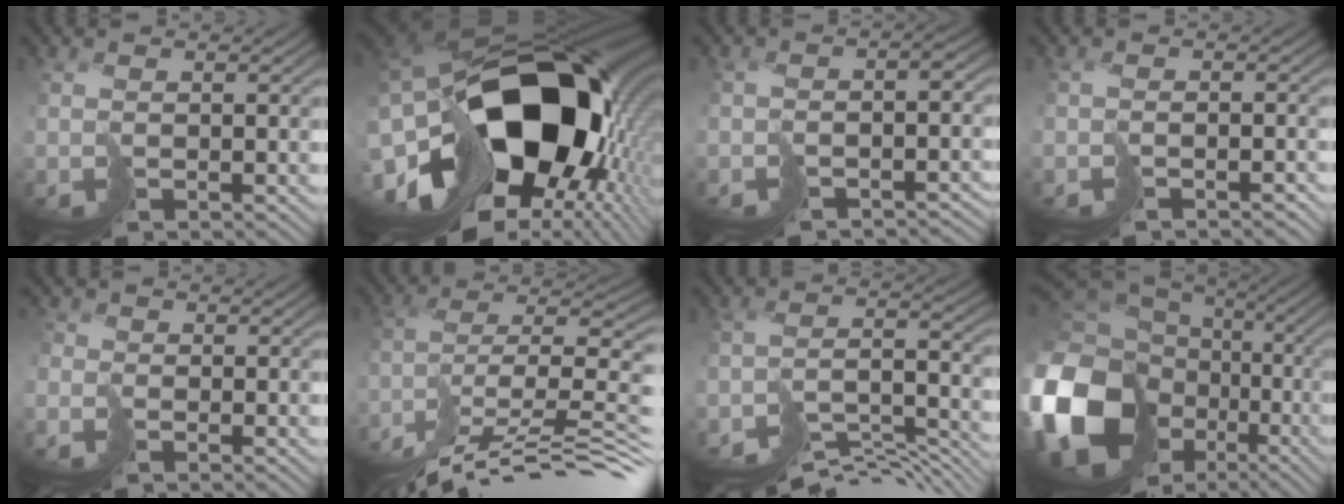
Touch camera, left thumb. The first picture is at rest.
{"total": 20.7, "force": [-2.3, 13.6, 15.4], "torque": [-0.314, -0.054, -0.021]}
{"total": 4.6, "force": [-3.1, 2.5, 2.3], "torque": [-0.019, -0.013, -0.036]}
{"total": 1.8, "force": [-1.7, 0.5, 0.5], "torque": [0.004, 0.001, -0.028]}
{"total": 1.4, "force": [-0.9, 1.0, -0.4], "torque": [0.018, 0.005, -0.027]}
{"total": 13.3, "force": [-8.2, 4.3, 9.5], "torque": [-0.200, 0.007, -0.129]}
{"total": 9.8, "force": [-8.5, 2.7, 4.0], "torque": [-0.064, 0.000, -0.121]}
{"total": 21.3, "force": [-5.2, 17.0, 11.8], "torque": [-0.327, -0.042, -0.061]}